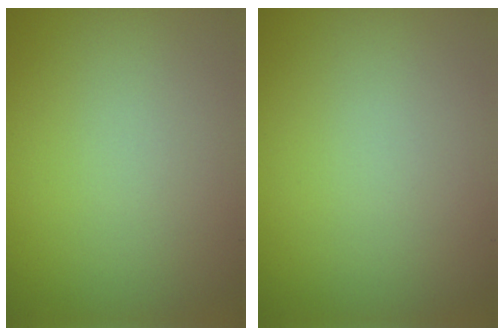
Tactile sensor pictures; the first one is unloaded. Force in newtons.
{"total": 0.0}